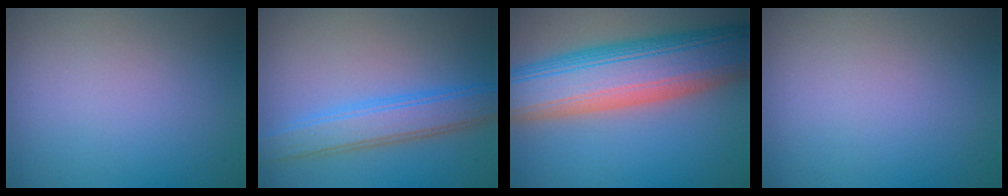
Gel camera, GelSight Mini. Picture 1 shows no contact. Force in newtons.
{"total": 4.4, "press": 4.4, "slide": 0.1}
{"total": 12.5, "press": 12.5, "slide": 0.2}
{"total": 0.0}